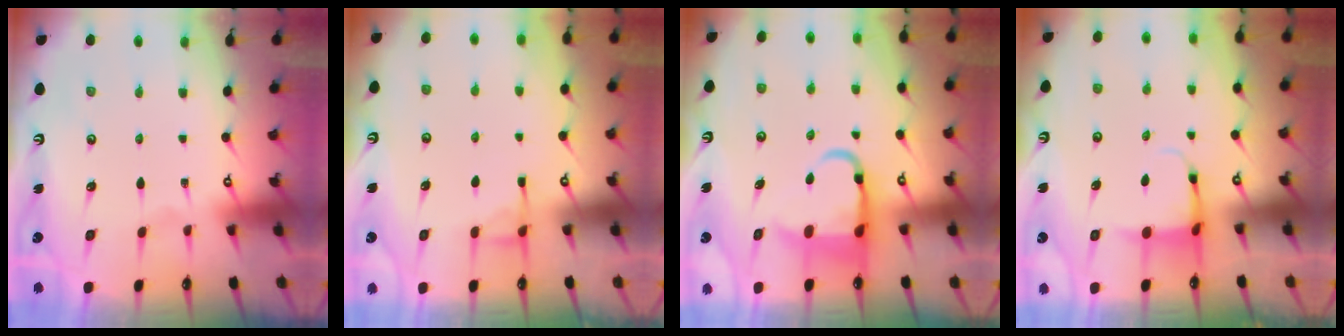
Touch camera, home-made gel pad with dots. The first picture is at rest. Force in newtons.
{"total": 3.2, "press": 3.2, "slide": 0.2}
{"total": 8.2, "press": 8.0, "slide": 2.0}
{"total": 4.0, "press": 3.8, "slide": 1.2}